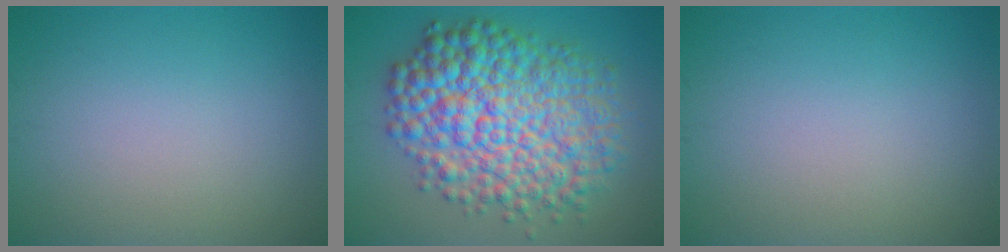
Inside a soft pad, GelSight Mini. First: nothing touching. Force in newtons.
{"total": 11.4, "press": 11.4, "slide": 0.1}
{"total": 0.0}